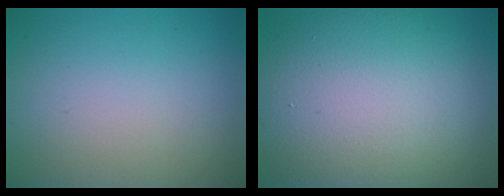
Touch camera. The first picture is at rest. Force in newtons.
{"total": 13.9, "press": 13.8, "slide": 1.1}